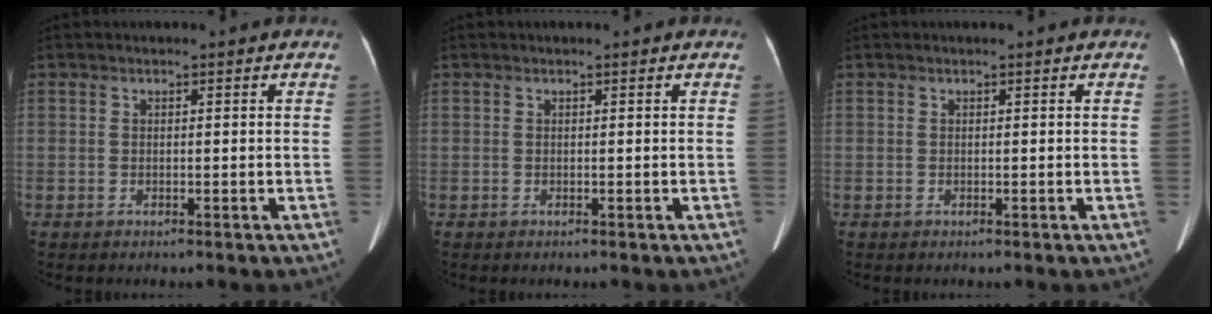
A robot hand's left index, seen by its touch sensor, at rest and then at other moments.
{"total": 0.0}
{"total": 0.0}